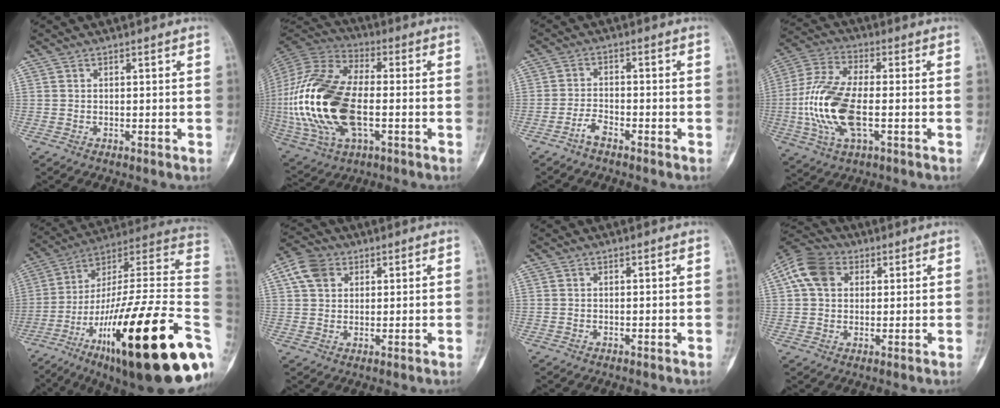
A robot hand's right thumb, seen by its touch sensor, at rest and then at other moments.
{"total": 27.1, "force": [-3.4, 14.2, 22.8], "torque": [-0.504, 0.001, -0.056]}
{"total": 2.9, "force": [-2.3, 0.9, 1.5], "torque": [-0.032, 0.017, -0.046]}
{"total": 16.0, "force": [-2.7, 7.0, 14.1], "torque": [-0.312, 0.014, -0.052]}
{"total": 36.5, "force": [-10.9, 8.1, 33.9], "torque": [-0.448, 0.065, -0.179]}
{"total": 5.2, "force": [2.5, 3.4, 2.9], "torque": [-0.049, 0.004, 0.043]}
{"total": 0.0}
{"total": 8.5, "force": [3.0, 6.0, 5.3], "torque": [-0.097, 0.012, 0.047]}